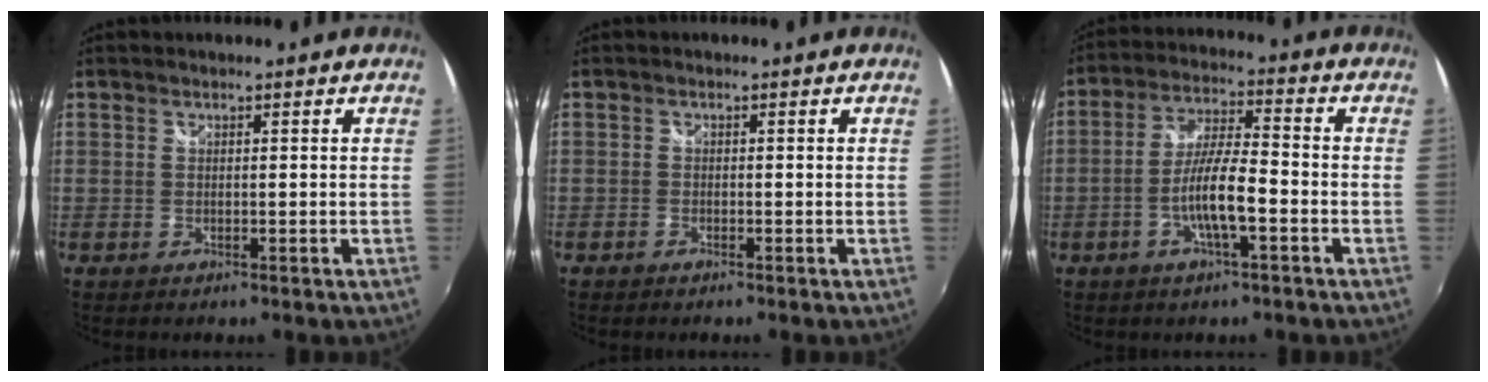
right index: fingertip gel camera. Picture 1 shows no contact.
{"total": 0.7, "force": [-0.6, 0.3, 0.0], "torque": [-0.003, -0.003, -0.015]}
{"total": 8.7, "force": [-3.3, 1.4, 8.0], "torque": [-0.157, 0.002, -0.060]}